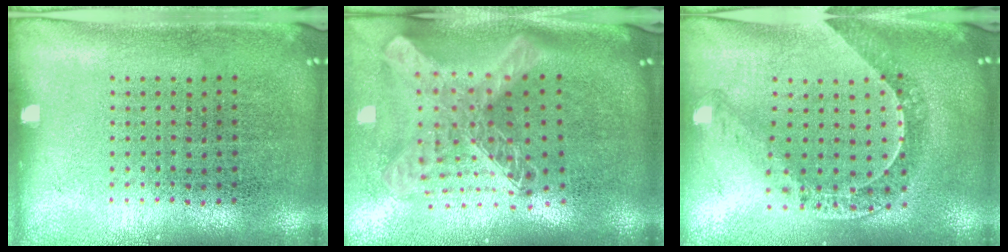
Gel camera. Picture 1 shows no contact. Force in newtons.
{"total": 3.0, "press": 2.1, "slide": 2.1}
{"total": 1.2, "press": 1.2, "slide": 0.3}